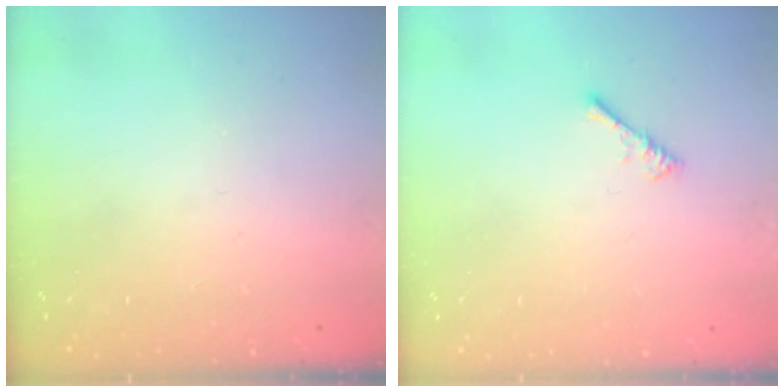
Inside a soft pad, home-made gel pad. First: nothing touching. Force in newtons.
{"total": 0.8, "press": 0.8, "slide": 0.3}